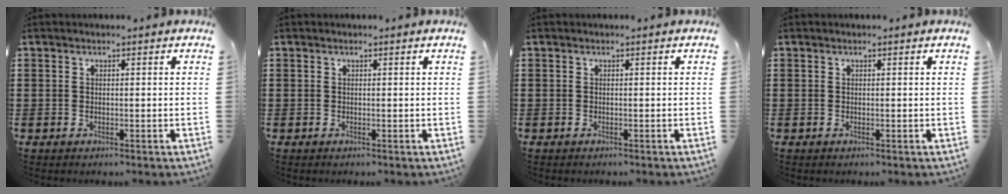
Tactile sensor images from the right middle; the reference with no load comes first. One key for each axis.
{"total": 0.0}
{"total": 0.0}
{"total": 0.0}